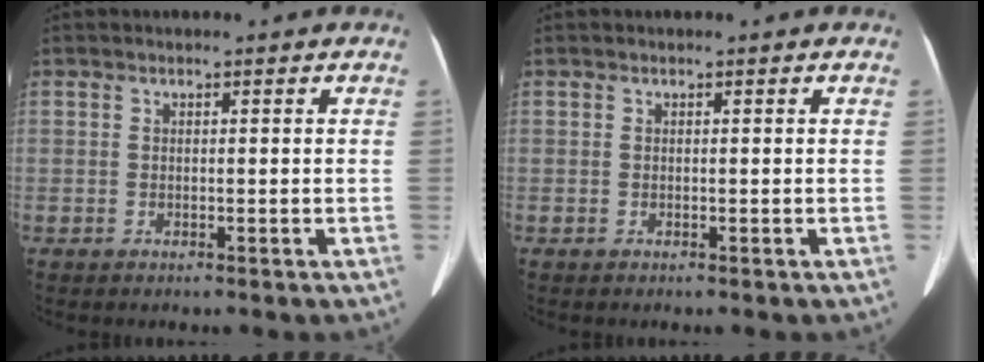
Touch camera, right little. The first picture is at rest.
{"total": 0.0}